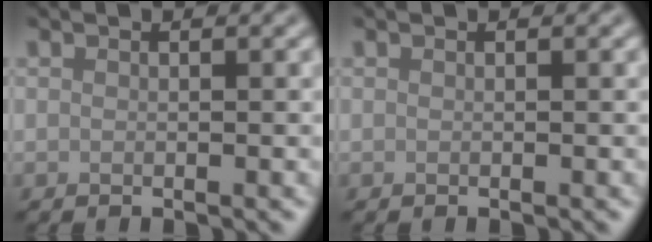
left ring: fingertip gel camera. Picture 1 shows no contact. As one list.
[{"total": 0.0}]